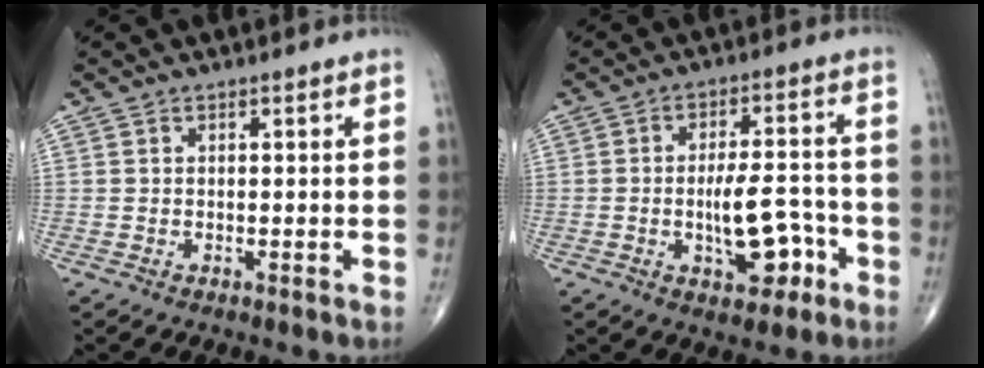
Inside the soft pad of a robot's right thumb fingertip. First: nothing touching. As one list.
[{"total": 10.1, "force": [-3.2, 4.7, 8.3], "torque": [-0.112, 0.027, -0.044]}]